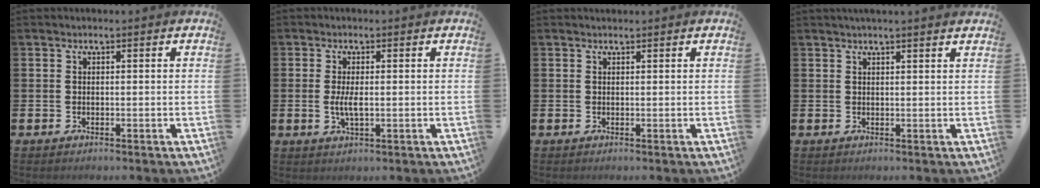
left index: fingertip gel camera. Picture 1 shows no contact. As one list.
[{"total": 2.7, "force": [0.0, 0.9, 2.5], "torque": [-0.044, 0.000, -0.001]}, {"total": 0.6, "force": [0.6, 0.1, 0.1], "torque": [0.011, -0.004, 0.008]}, {"total": 1.6, "force": [1.5, -0.2, 0.5], "torque": [-0.005, -0.003, 0.027]}]